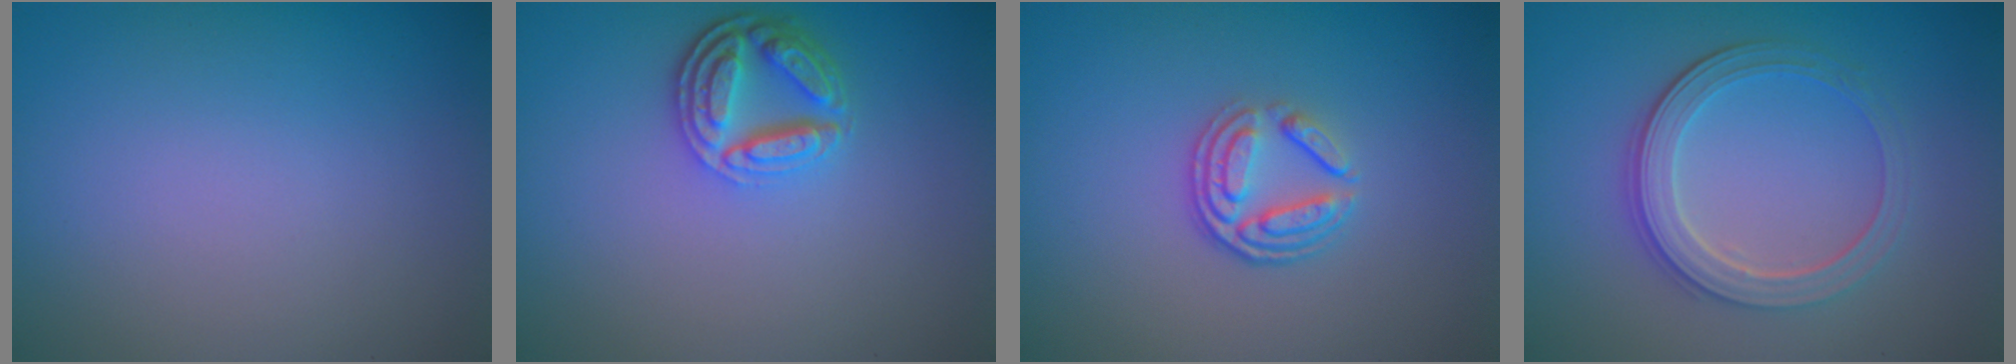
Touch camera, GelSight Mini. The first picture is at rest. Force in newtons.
{"total": 4.1, "press": 3.3, "slide": 2.5}
{"total": 3.6, "press": 2.6, "slide": 2.6}
{"total": 3.9, "press": 3.3, "slide": 2.0}